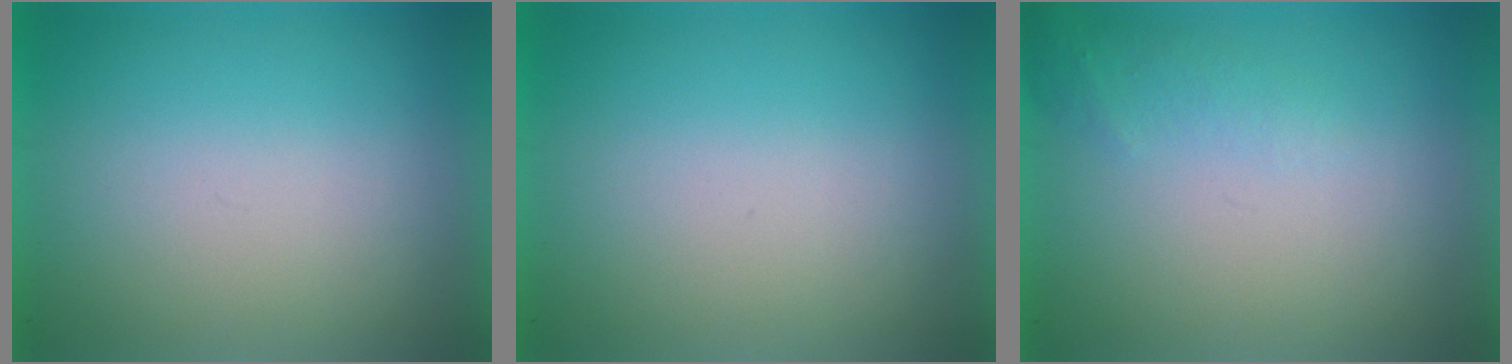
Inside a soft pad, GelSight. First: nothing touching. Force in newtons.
{"total": 0.0}
{"total": 1.3}